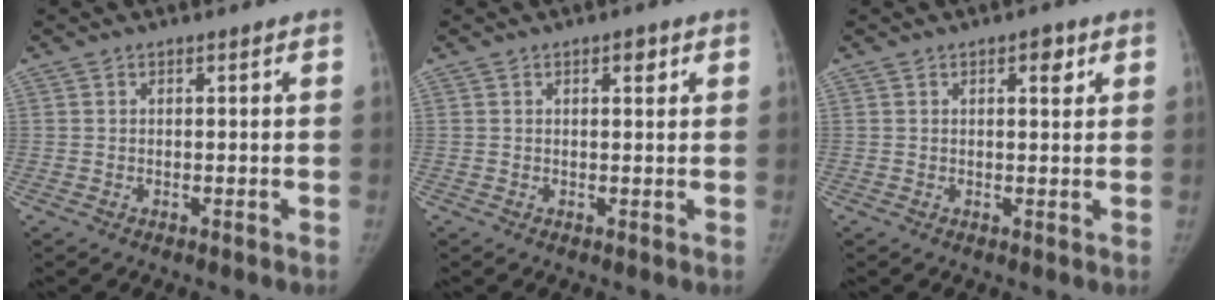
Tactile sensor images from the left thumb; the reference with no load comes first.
{"total": 1.8, "force": [0.9, 0.9, 1.2], "torque": [-0.005, -0.001, 0.011]}
{"total": 2.6, "force": [1.3, 1.2, 1.8], "torque": [-0.010, -0.003, 0.016]}